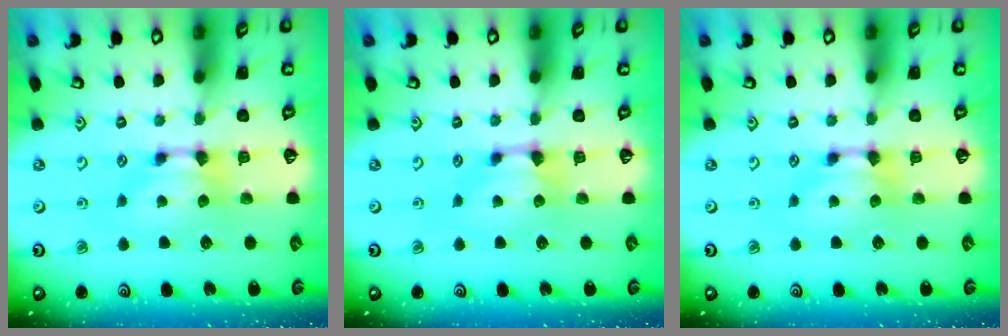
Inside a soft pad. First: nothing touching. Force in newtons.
{"total": 0.0}
{"total": 0.0}